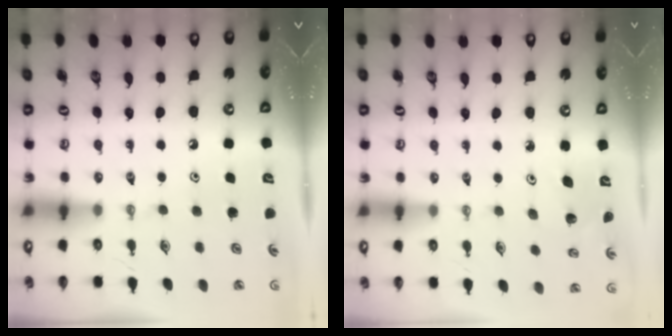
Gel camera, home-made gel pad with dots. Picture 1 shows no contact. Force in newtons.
{"total": 2.6, "press": 2.6, "slide": 0.2}